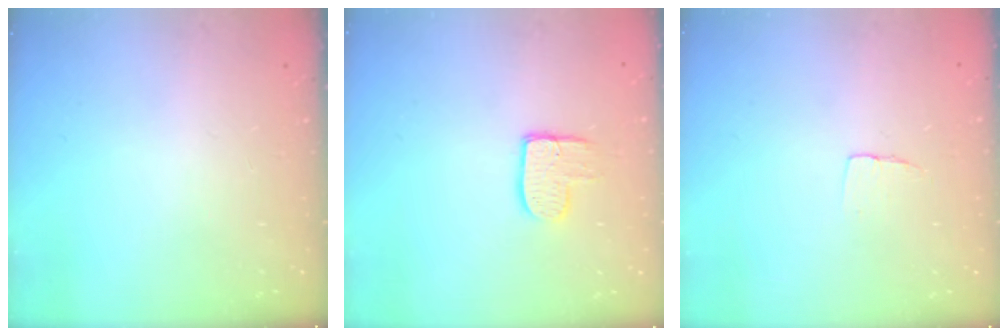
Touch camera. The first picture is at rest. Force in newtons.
{"total": 8.8, "press": 8.8, "slide": 0.6}
{"total": 3.9, "press": 3.9, "slide": 0.3}